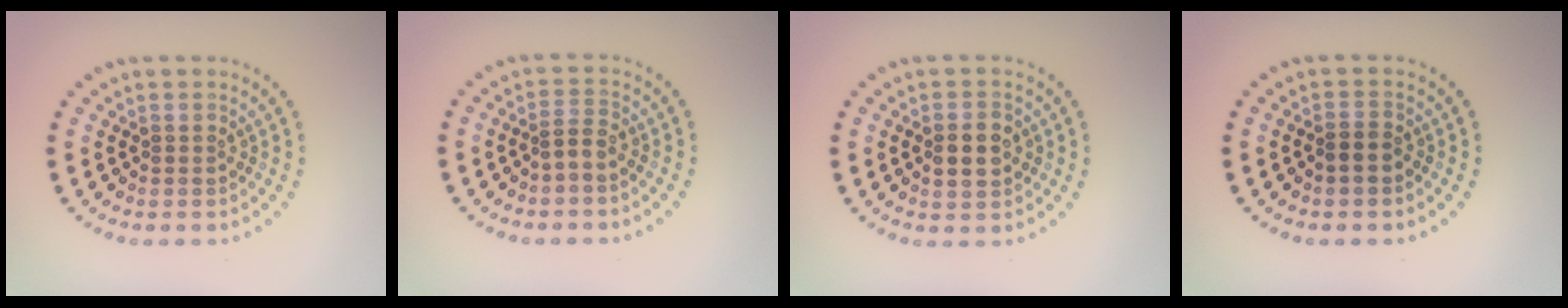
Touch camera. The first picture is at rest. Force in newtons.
{"total": 1.4, "press": 1.0, "slide": 0.9}
{"total": 2.8, "press": 2.8, "slide": 0.1}
{"total": 1.5, "press": 1.4, "slide": 0.7}